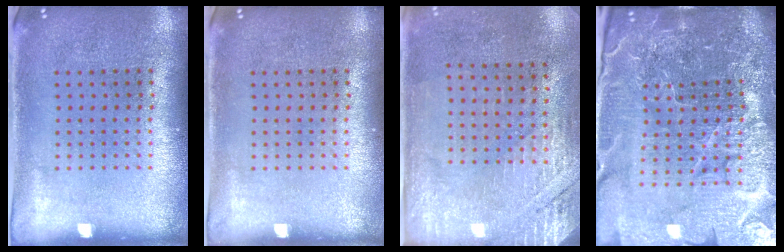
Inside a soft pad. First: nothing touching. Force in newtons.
{"total": 0.0}
{"total": 2.7, "press": 2.4, "slide": 1.3}
{"total": 6.7, "press": 5.8, "slide": 3.3}